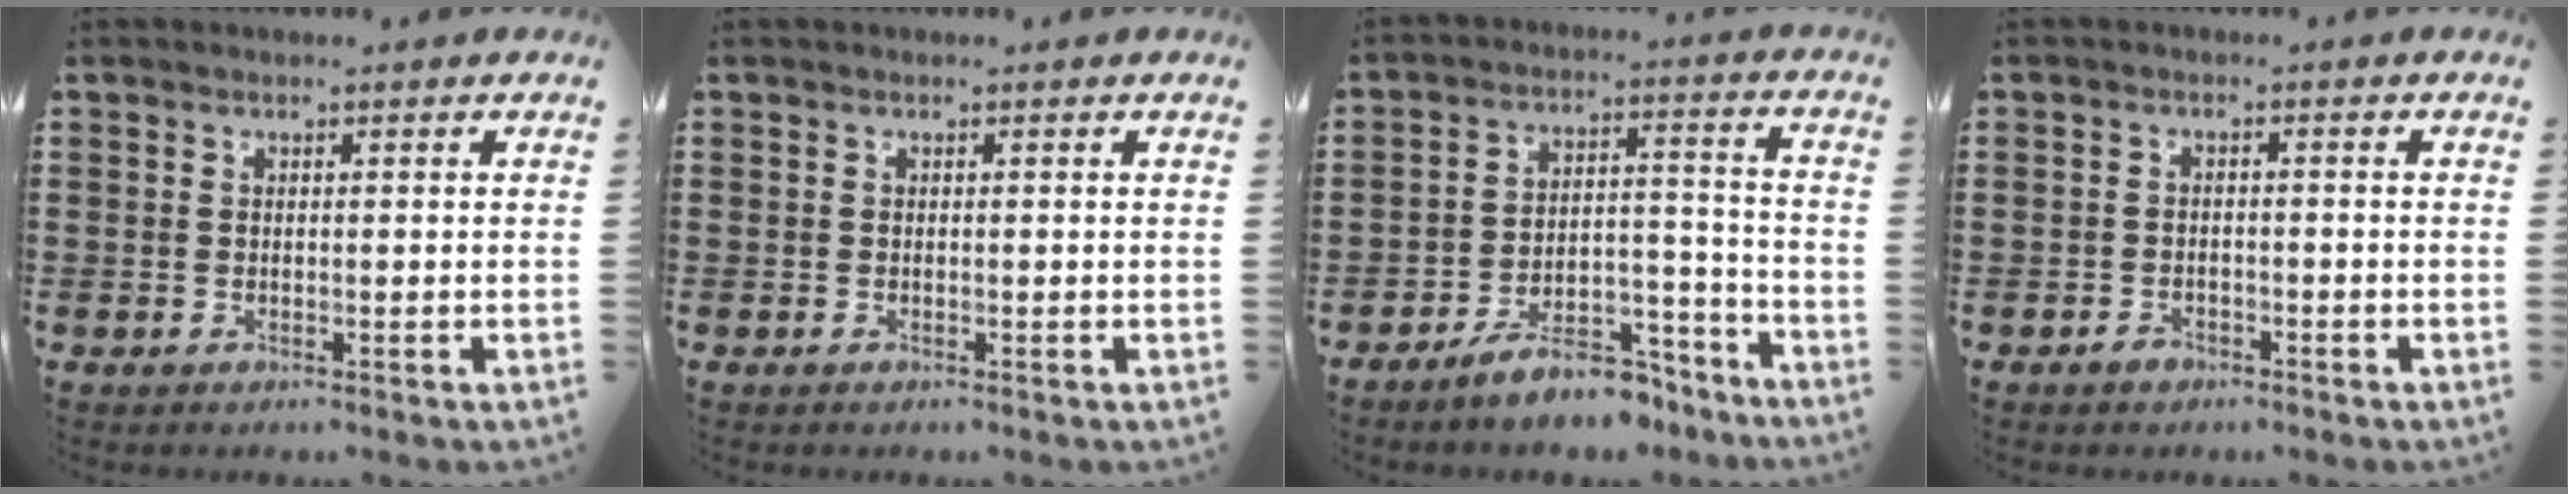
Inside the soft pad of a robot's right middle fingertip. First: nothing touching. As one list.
[{"total": 0.0}, {"total": 8.0, "force": [-7.1, 2.1, 3.0], "torque": [-0.041, 0.026, -0.132]}, {"total": 1.5, "force": [-1.3, 0.8, 0.4], "torque": [-0.011, 0.000, -0.027]}]